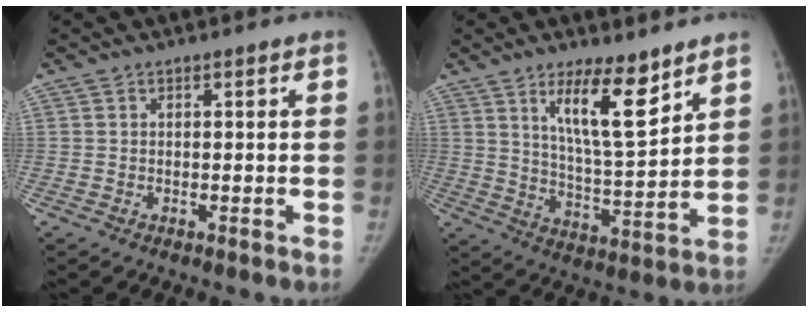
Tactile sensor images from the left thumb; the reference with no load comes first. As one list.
[{"total": 11.9, "force": [7.4, 2.9, 8.9], "torque": [-0.133, -0.061, 0.133]}]